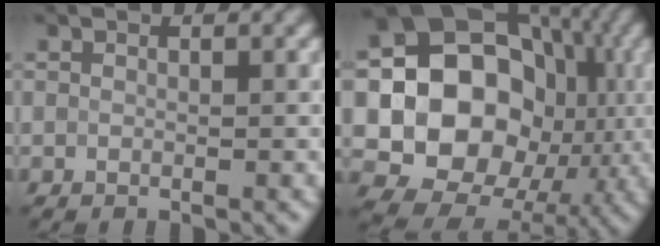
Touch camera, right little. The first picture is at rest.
{"total": 15.3, "force": [-1.1, 12.8, 8.3], "torque": [-0.114, 0.004, -0.036]}